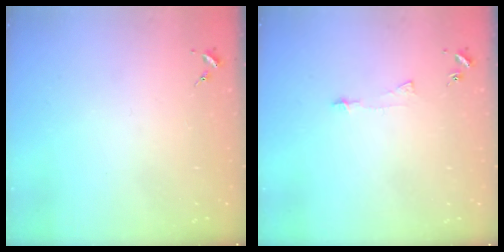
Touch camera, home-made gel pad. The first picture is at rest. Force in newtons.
{"total": 3.6, "press": 3.6, "slide": 0.3}